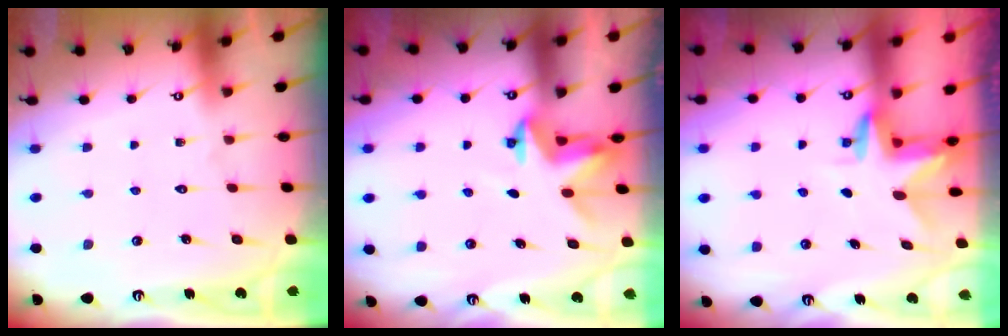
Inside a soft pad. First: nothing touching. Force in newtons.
{"total": 3.1, "press": 3.1, "slide": 0.1}
{"total": 3.0, "press": 3.0, "slide": 0.2}